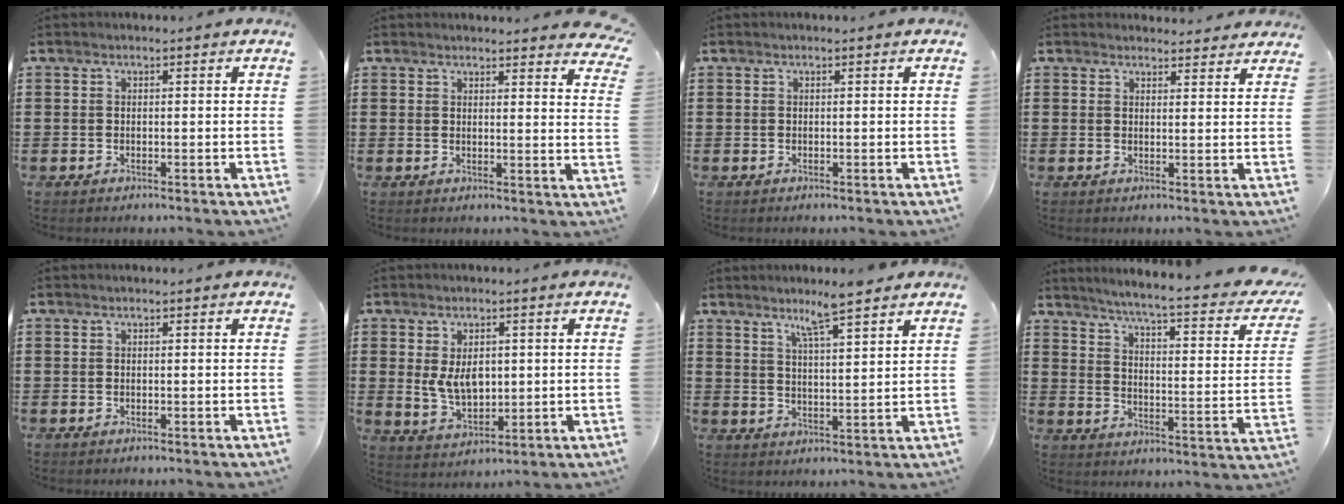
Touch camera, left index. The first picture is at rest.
{"total": 2.8, "force": [2.8, -0.1, 0.3], "torque": [-0.008, -0.012, 0.051]}
{"total": 0.0}
{"total": 2.3, "force": [2.3, 0.4, 0.0], "torque": [0.001, -0.007, 0.042]}
{"total": 0.0}
{"total": 5.2, "force": [0.7, 3.4, 3.9], "torque": [-0.074, 0.000, 0.005]}
{"total": 5.9, "force": [4.8, -0.1, 3.5], "torque": [-0.074, -0.013, 0.081]}
{"total": 4.9, "force": [3.7, -0.7, 3.1], "torque": [-0.078, -0.036, 0.052]}